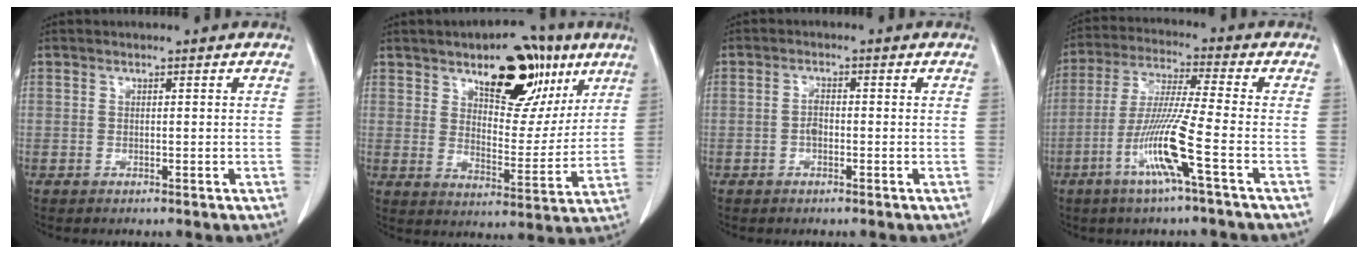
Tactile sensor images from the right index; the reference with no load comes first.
{"total": 14.8, "force": [8.5, 6.8, 10.1], "torque": [-0.123, 0.004, 0.130]}
{"total": 1.7, "force": [-0.5, 0.8, 1.4], "torque": [-0.025, 0.004, -0.010]}
{"total": 11.1, "force": [-4.5, -1.2, 10.1], "torque": [-0.202, -0.013, -0.091]}